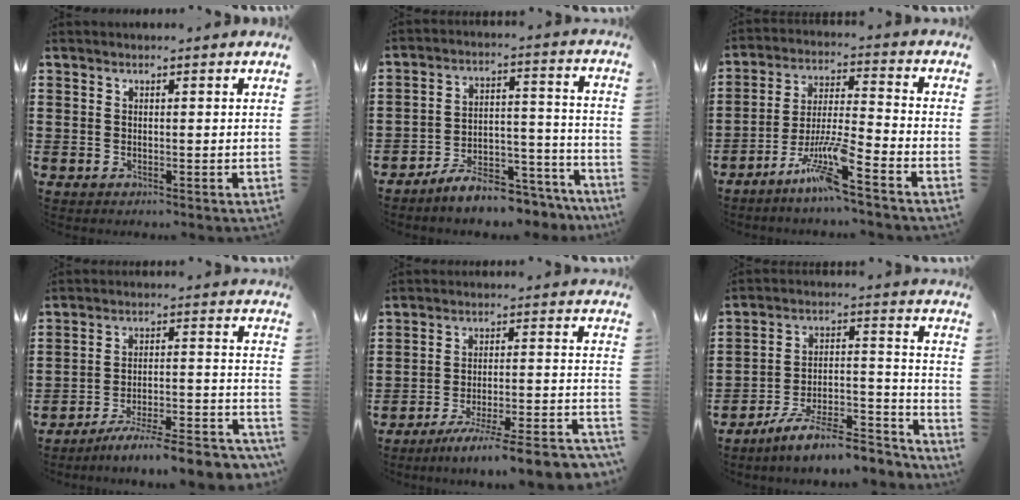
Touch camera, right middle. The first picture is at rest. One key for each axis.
{"total": 7.0, "fx": -6.6, "fy": 1.2, "fz": 1.9, "tx": -0.025, "ty": 0.019, "tz": -0.123}
{"total": 8.6, "fx": -6.2, "fy": 0.1, "fz": 5.9, "tx": -0.128, "ty": -0.012, "tz": -0.124}
{"total": 6.5, "fx": -6.2, "fy": -0.5, "fz": 2.1, "tx": -0.025, "ty": -0.006, "tz": -0.117}
{"total": 6.9, "fx": -6.2, "fy": -0.8, "fz": 2.8, "tx": -0.035, "ty": -0.013, "tz": -0.118}
{"total": 10.3, "fx": -8.8, "fy": 1.4, "fz": 5.0, "tx": -0.084, "ty": 0.021, "tz": -0.170}